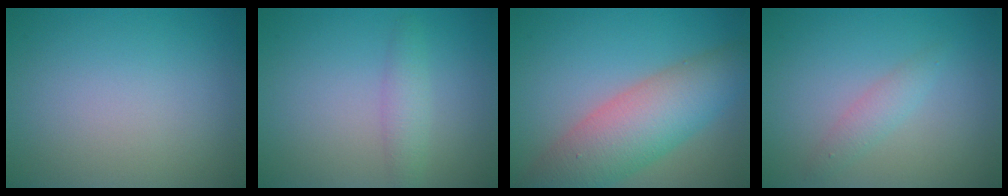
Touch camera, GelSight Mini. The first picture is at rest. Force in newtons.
{"total": 1.9, "press": 1.9, "slide": 0.1}
{"total": 8.1, "press": 8.1, "slide": 0.3}
{"total": 1.6, "press": 1.6, "slide": 0.0}